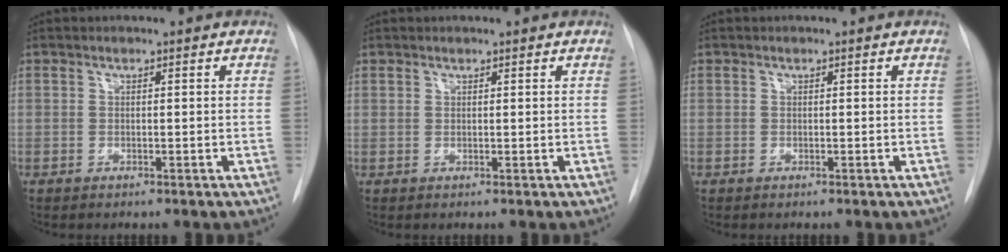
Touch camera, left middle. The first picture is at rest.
{"total": 0.6, "force": [0.2, -0.2, -0.6], "torque": [0.014, -0.007, 0.000]}
{"total": 0.0}